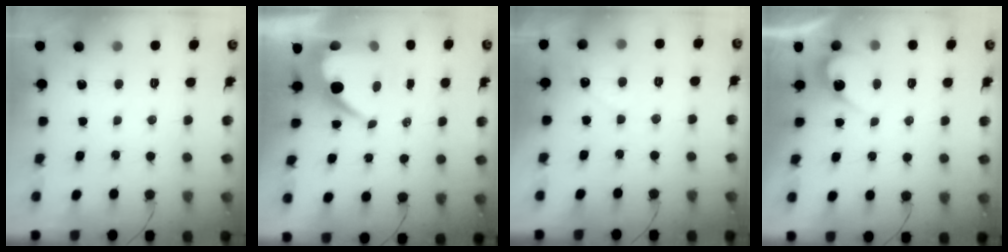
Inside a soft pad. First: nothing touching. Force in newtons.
{"total": 10.2, "press": 10.1, "slide": 0.9}
{"total": 2.4, "press": 2.4, "slide": 0.1}
{"total": 5.6, "press": 5.6, "slide": 0.4}